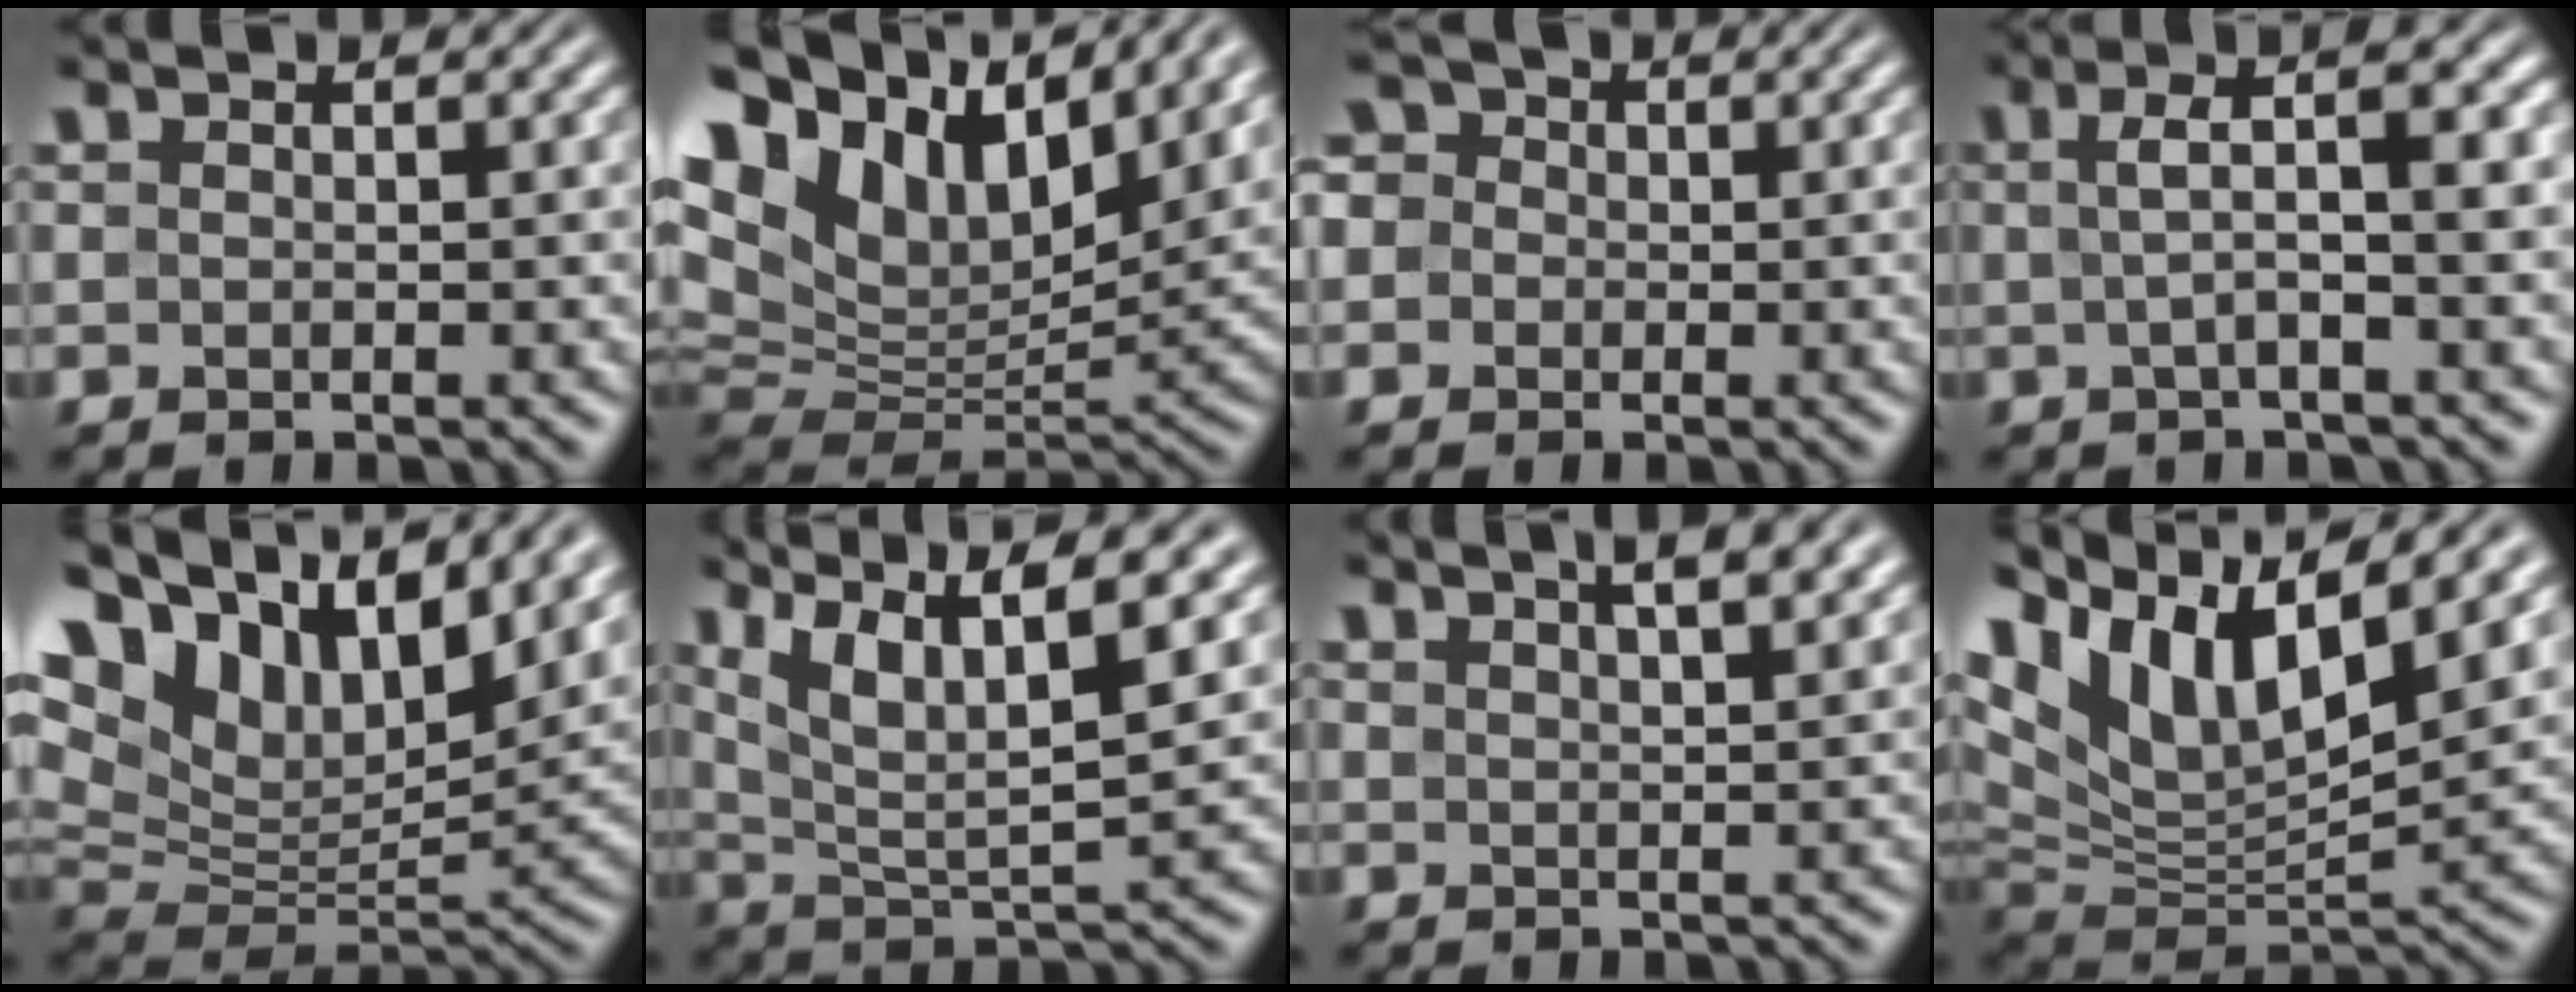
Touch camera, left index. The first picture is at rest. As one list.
[{"total": 17.7, "force": [9.3, 9.9, 11.3], "torque": [-0.258, 0.047, 0.175]}, {"total": 4.2, "force": [0.6, 3.7, 1.9], "torque": [-0.022, 0.028, -0.024]}, {"total": 4.7, "force": [0.5, 1.1, 4.6], "torque": [-0.074, 0.020, 0.003]}, {"total": 16.8, "force": [9.4, 8.8, 10.8], "torque": [-0.233, 0.043, 0.171]}, {"total": 10.0, "force": [5.6, 2.8, 7.8], "torque": [-0.143, 0.014, 0.089]}, {"total": 5.8, "force": [3.8, 2.1, 3.9], "torque": [-0.019, 0.030, 0.024]}, {"total": 14.2, "force": [7.9, 6.1, 10.2], "torque": [-0.215, 0.030, 0.145]}]